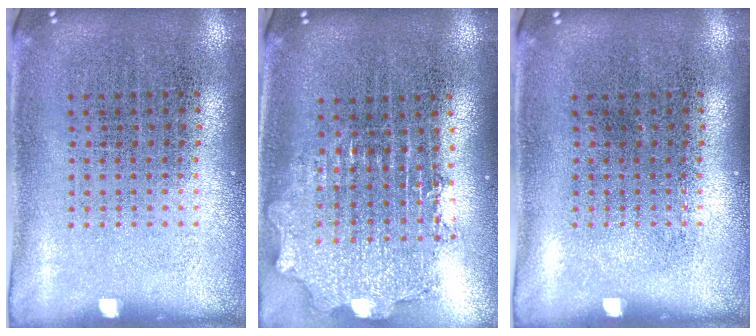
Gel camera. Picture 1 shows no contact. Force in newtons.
{"total": 2.0, "press": 1.6, "slide": 1.2}
{"total": 0.0}